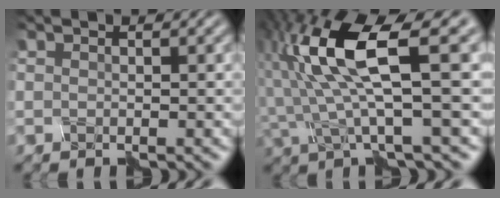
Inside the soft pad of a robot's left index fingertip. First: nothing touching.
{"total": 9.5, "force": [1.0, 2.4, 9.1], "torque": [-0.189, 0.009, 0.023]}